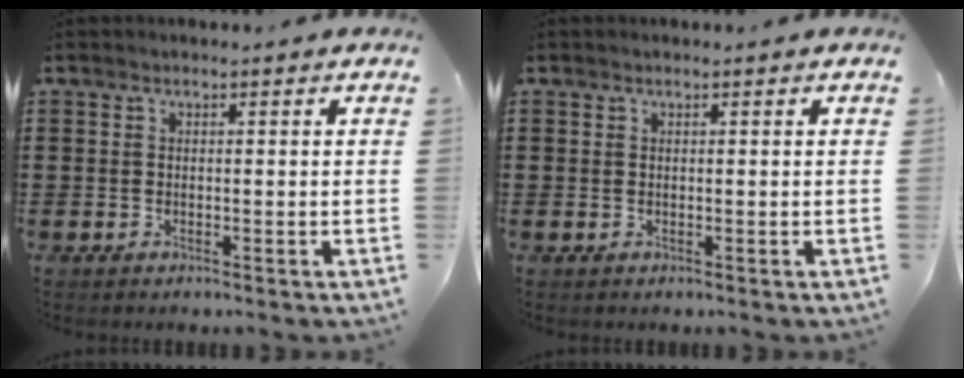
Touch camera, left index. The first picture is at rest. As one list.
[{"total": 0.0}]